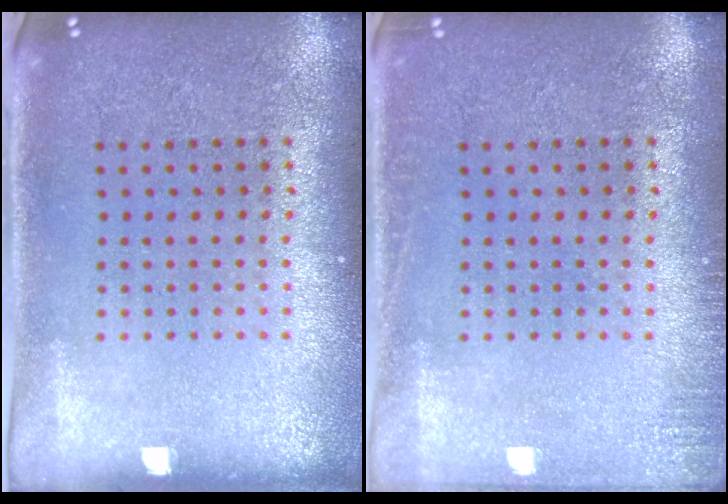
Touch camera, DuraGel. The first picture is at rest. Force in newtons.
{"total": 1.3, "press": 1.3, "slide": 0.3}